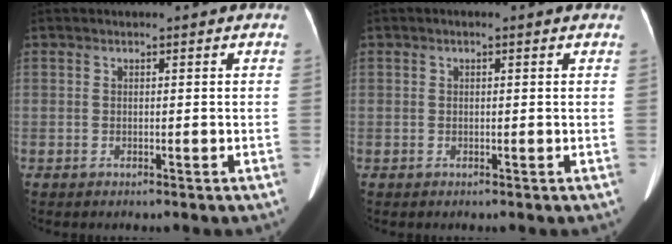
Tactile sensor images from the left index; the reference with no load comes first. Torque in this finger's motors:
{"motor_torque": [-0.05, -0.10, -0.28, -0.02]}